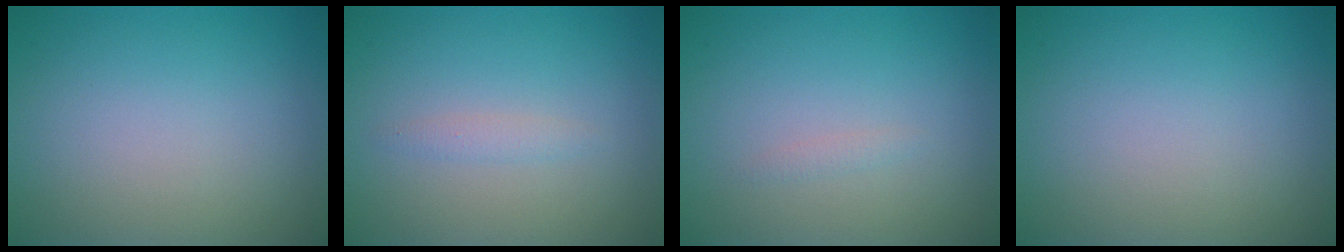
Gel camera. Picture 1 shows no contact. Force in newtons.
{"total": 1.0, "press": 1.0, "slide": 0.0}
{"total": 0.5, "press": 0.5, "slide": 0.0}
{"total": 0.0}